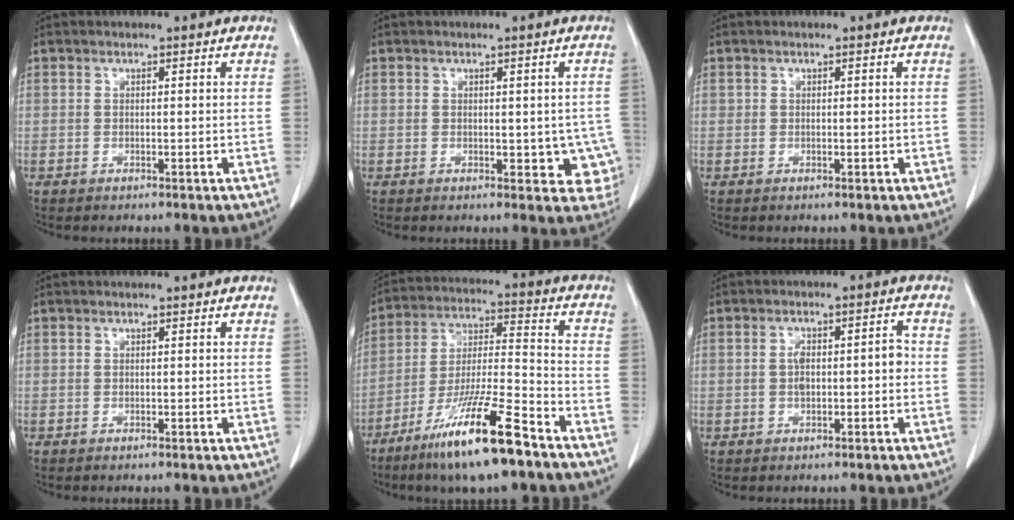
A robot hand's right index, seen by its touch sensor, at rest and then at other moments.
{"total": 5.7, "force": [-0.6, 3.2, 4.7], "torque": [-0.025, 0.003, -0.002]}
{"total": 0.7, "force": [0.0, 0.5, 0.5], "torque": [-0.010, 0.003, 0.005]}
{"total": 0.0}
{"total": 16.3, "force": [-10.8, 1.0, 12.2], "torque": [-0.246, -0.034, -0.198]}
{"total": 4.6, "force": [-0.4, 1.8, 4.2], "torque": [-0.077, 0.018, -0.006]}